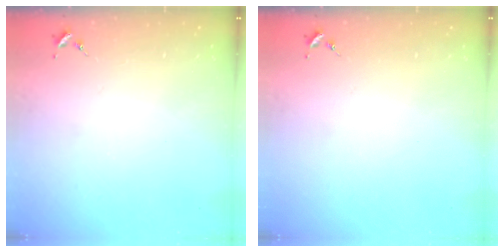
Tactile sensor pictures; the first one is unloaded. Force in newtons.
{"total": 0.0}